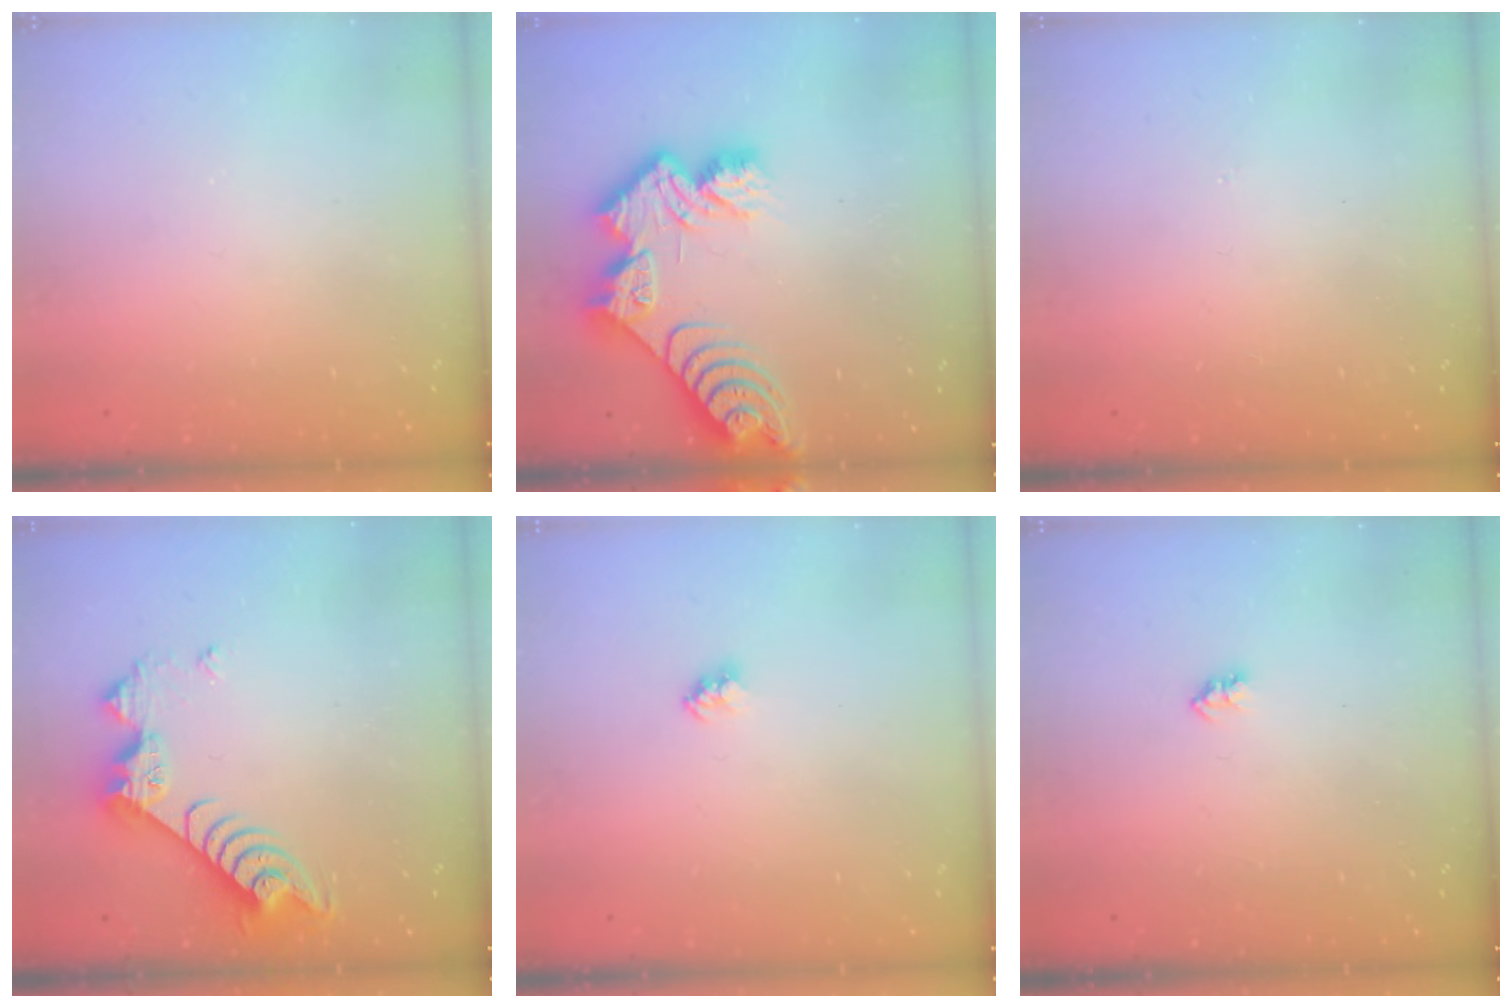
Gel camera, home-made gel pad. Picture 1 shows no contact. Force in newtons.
{"total": 14.5, "press": 14.4, "slide": 1.1}
{"total": 3.0, "press": 3.0, "slide": 0.4}
{"total": 9.5, "press": 9.5, "slide": 0.7}
{"total": 2.4, "press": 2.4, "slide": 0.1}
{"total": 2.1, "press": 2.1, "slide": 0.4}